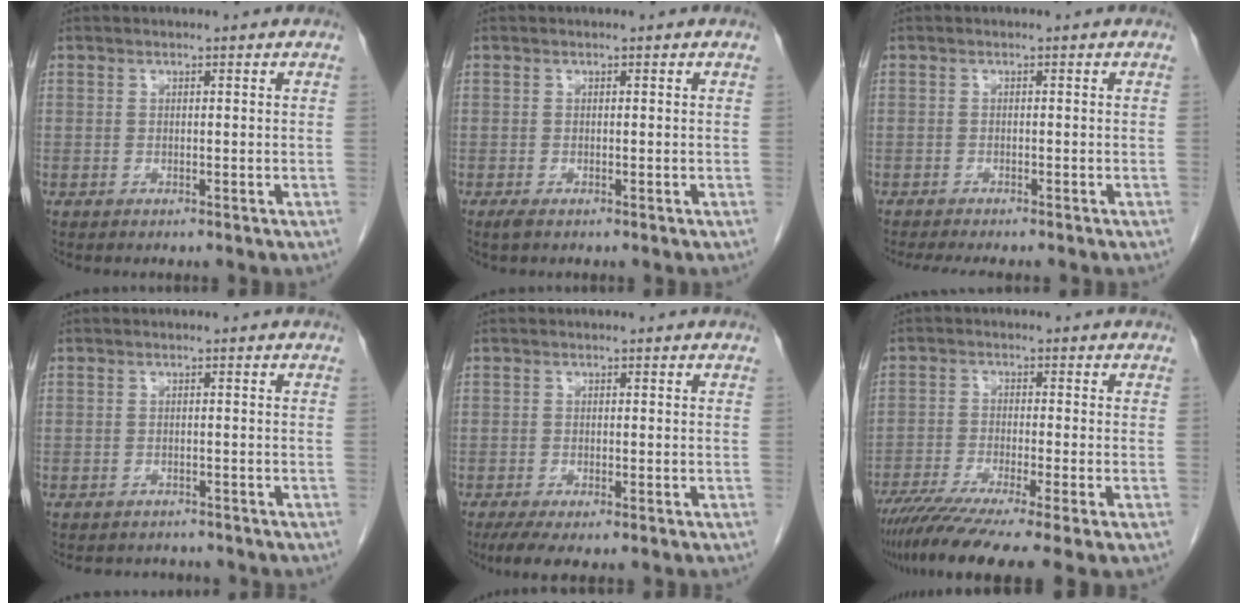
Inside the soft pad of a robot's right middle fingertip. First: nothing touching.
{"total": 0.9, "force": [-0.6, 0.2, 0.6], "torque": [-0.014, -0.003, -0.009]}
{"total": 6.5, "force": [-5.6, 1.2, 3.1], "torque": [-0.038, -0.010, -0.081]}
{"total": 3.8, "force": [-3.5, 1.5, 0.3], "torque": [-0.005, 0.001, -0.045]}
{"total": 4.3, "force": [-2.9, 1.1, 3.0], "torque": [-0.054, -0.013, -0.046]}
{"total": 11.9, "force": [-9.0, -0.6, 7.8], "torque": [-0.126, -0.035, -0.144]}